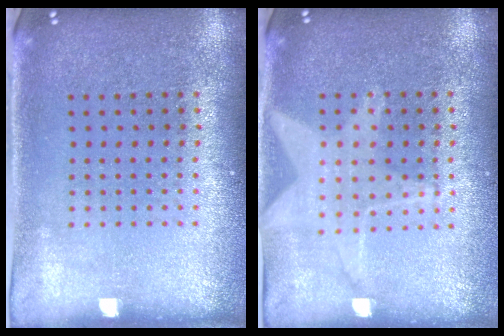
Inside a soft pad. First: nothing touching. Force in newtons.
{"total": 1.2, "press": 1.2, "slide": 0.3}